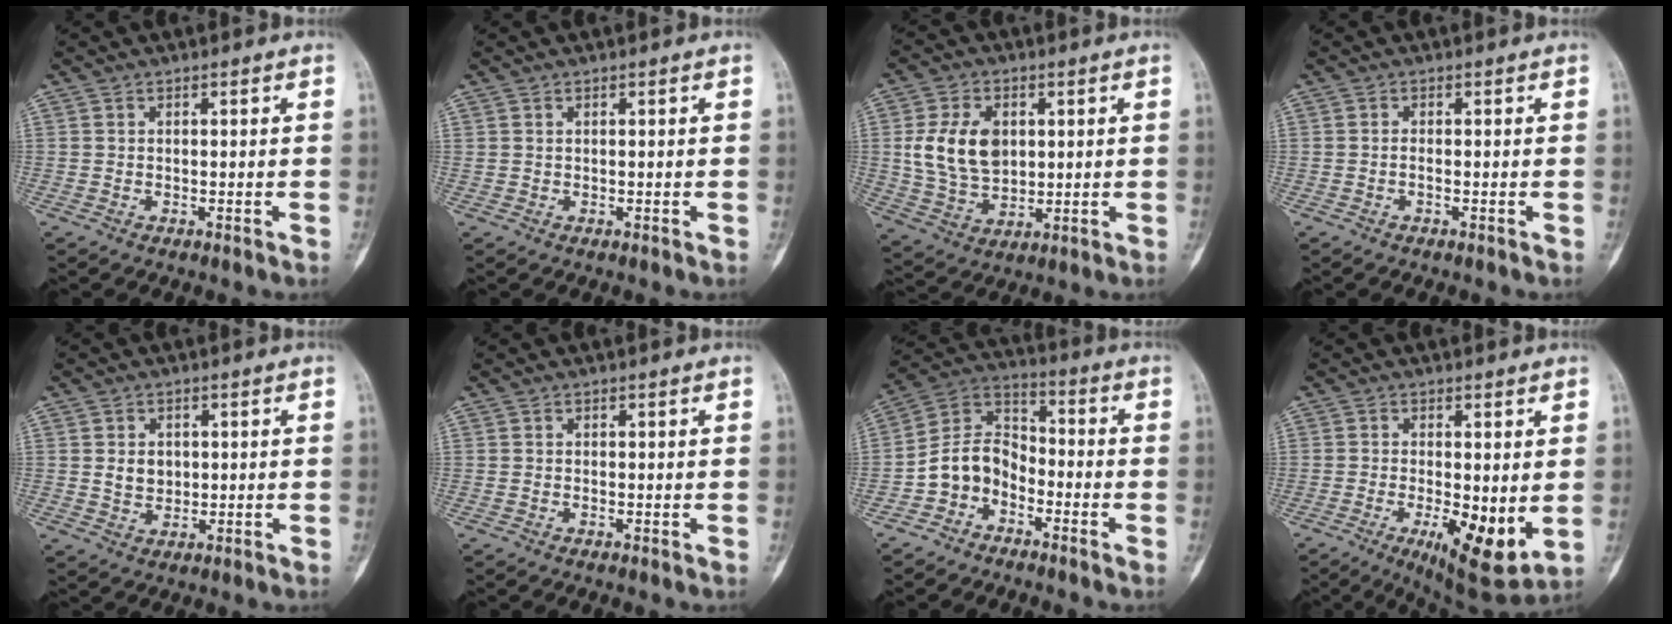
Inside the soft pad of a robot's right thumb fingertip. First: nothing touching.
{"total": 0.0}
{"total": 12.0, "force": [2.1, 8.4, 8.4], "torque": [-0.137, -0.008, 0.048]}
{"total": 0.7, "force": [-0.3, 0.1, 0.6], "torque": [-0.012, 0.001, -0.007]}
{"total": 4.0, "force": [0.6, 3.2, 2.3], "torque": [-0.022, -0.004, 0.015]}
{"total": 0.0}
{"total": 9.2, "force": [-4.2, 6.9, 4.4], "torque": [-0.066, 0.062, -0.093]}
{"total": 11.9, "force": [-2.2, 4.0, 11.0], "torque": [-0.160, -0.027, -0.025]}